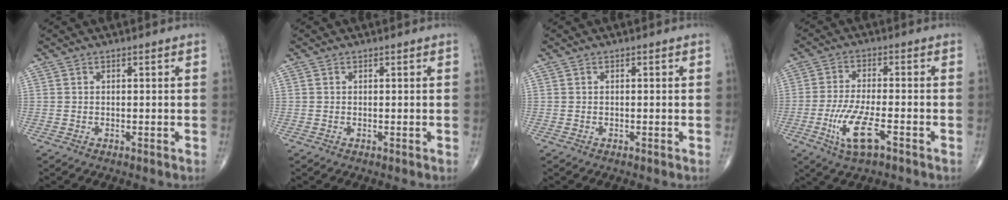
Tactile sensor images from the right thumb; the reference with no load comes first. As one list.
[{"total": 0.0}, {"total": 0.0}, {"total": 9.1, "force": [-3.9, 2.6, 7.8], "torque": [-0.165, 0.007, -0.069]}]